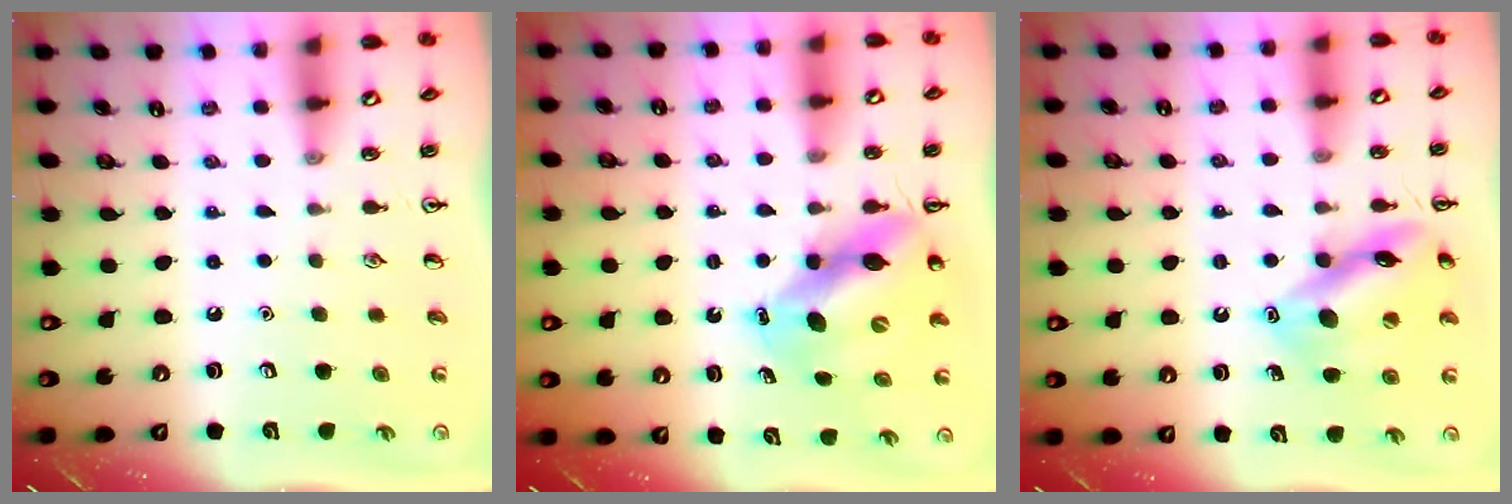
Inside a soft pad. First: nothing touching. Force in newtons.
{"total": 9.8, "press": 9.4, "slide": 2.6}
{"total": 13.2, "press": 13.1, "slide": 1.6}